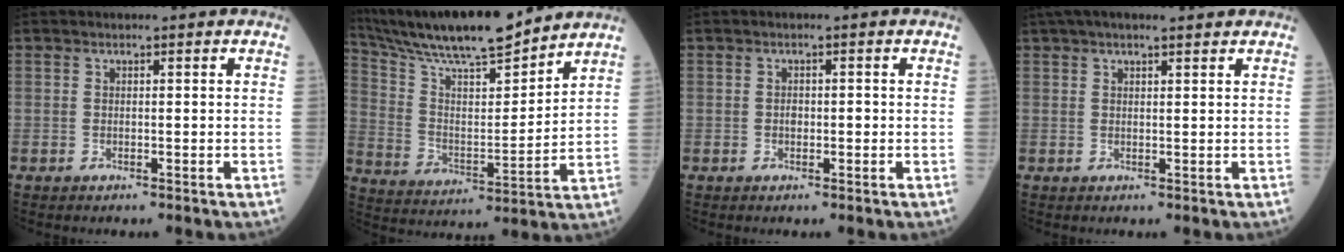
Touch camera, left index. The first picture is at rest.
{"total": 18.1, "force": [16.0, 1.7, 8.2], "torque": [-0.161, 0.008, 0.281]}
{"total": 1.2, "force": [-0.2, 0.7, 1.0], "torque": [-0.017, 0.003, -0.003]}
{"total": 7.4, "force": [5.9, 1.2, 4.2], "torque": [-0.072, 0.043, 0.091]}